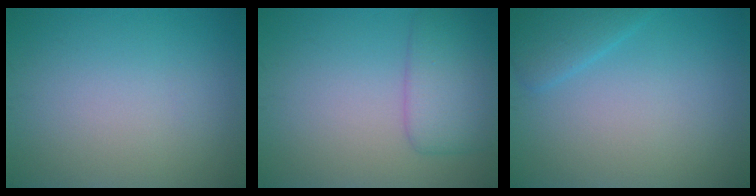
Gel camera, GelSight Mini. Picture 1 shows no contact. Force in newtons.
{"total": 4.2, "press": 4.2, "slide": 0.1}
{"total": 2.2, "press": 2.2, "slide": 0.1}